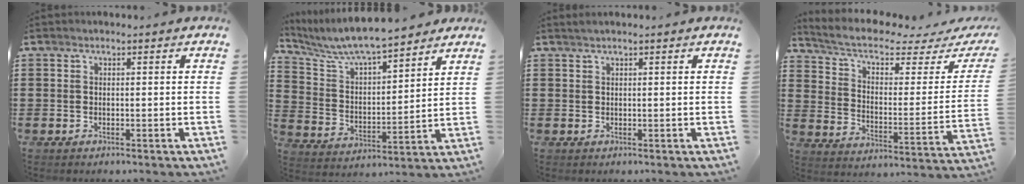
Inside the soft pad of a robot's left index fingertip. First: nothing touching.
{"total": 7.2, "force": [6.7, 1.0, 2.4], "torque": [-0.076, -0.042, 0.115]}
{"total": 0.9, "force": [0.7, -0.1, 0.6], "torque": [-0.011, 0.001, 0.013]}
{"total": 5.7, "force": [4.0, 1.7, 3.7], "torque": [-0.092, -0.029, 0.065]}